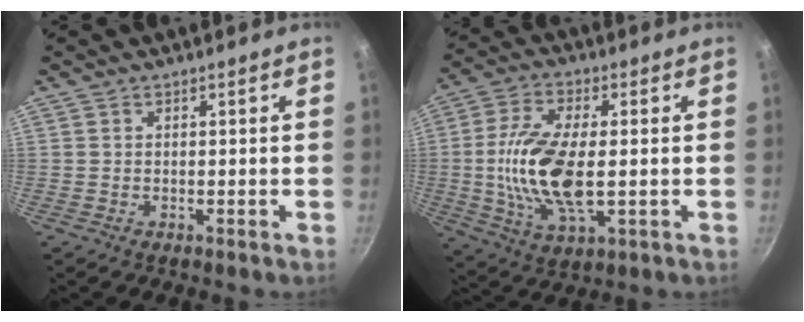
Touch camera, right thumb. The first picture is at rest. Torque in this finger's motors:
{"motor_torque": [1.89, 2.00, 1.69, -1.01, 0.62]}